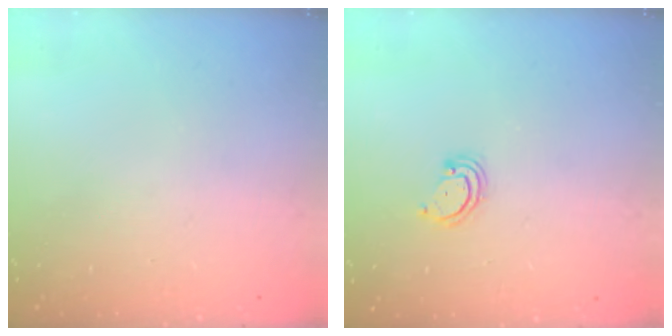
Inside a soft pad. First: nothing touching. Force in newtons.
{"total": 3.1, "press": 3.1, "slide": 0.4}